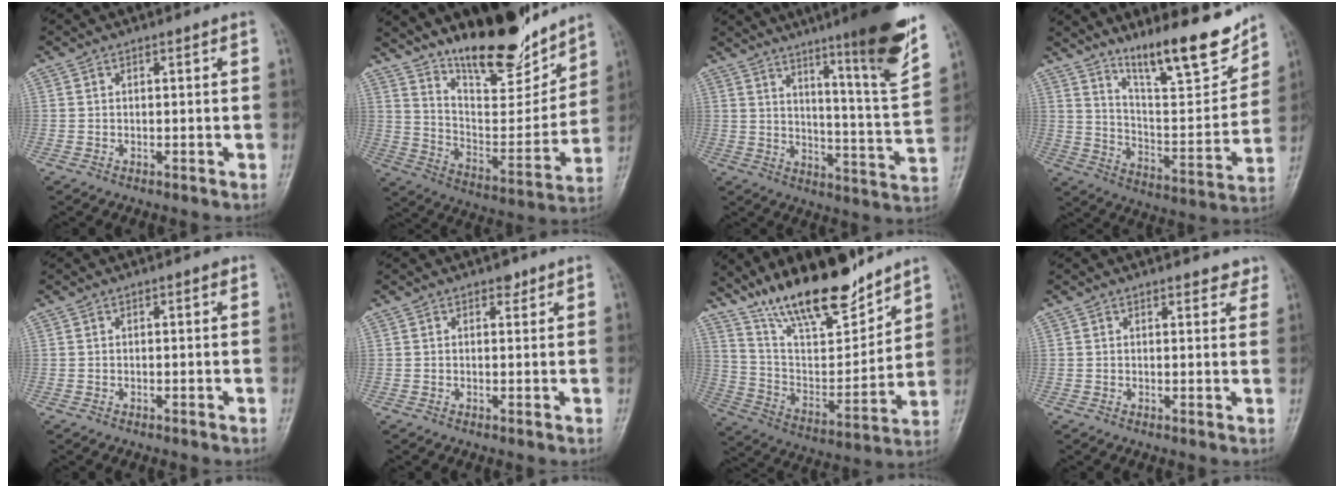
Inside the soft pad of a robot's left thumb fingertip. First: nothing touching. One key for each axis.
{"total": 19.1, "fx": 15.3, "fy": 5.6, "fz": 9.9, "tx": -0.112, "ty": -0.109, "tz": 0.260}
{"total": 18.8, "fx": 11.9, "fy": 1.2, "fz": 14.4, "tx": -0.183, "ty": -0.071, "tz": 0.173}
{"total": 18.1, "fx": 13.4, "fy": 4.3, "fz": 11.4, "tx": -0.139, "ty": -0.083, "tz": 0.223}
{"total": 0.6, "fx": 0.3, "fy": 0.2, "fz": 0.4, "tx": -0.005, "ty": 0.000, "tz": 0.000}
{"total": 1.4, "fx": 1.0, "fy": 0.8, "fz": 0.6, "tx": 0.001, "ty": -0.005, "tz": 0.012}
{"total": 19.5, "fx": 15.4, "fy": 5.8, "fz": 10.4, "tx": -0.138, "ty": -0.087, "tz": 0.276}
{"total": 3.8, "fx": 3.3, "fy": 1.5, "fz": 1.0, "tx": 0.016, "ty": -0.014, "tz": 0.029}